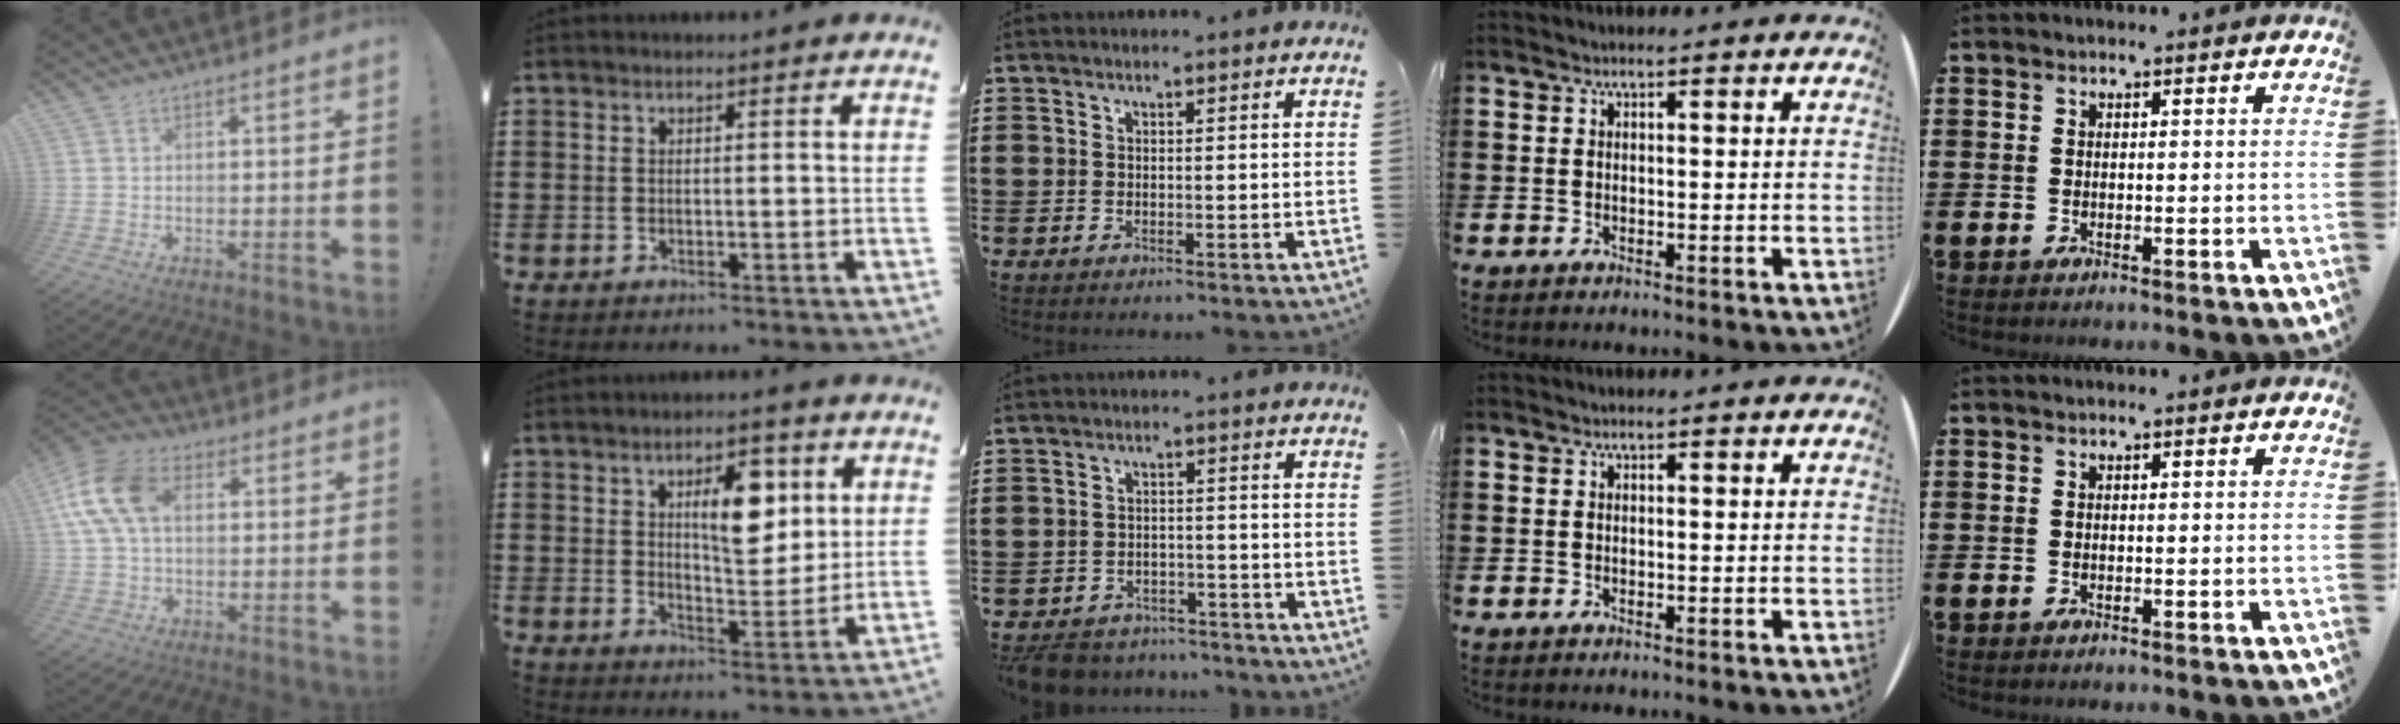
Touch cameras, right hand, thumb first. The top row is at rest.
{"thumb": {"total": 14.7, "force": [3.4, 9.5, 10.6], "torque": [-0.214, 0.008, 0.066]}, "index": {"total": 8.3, "force": [3.1, 4.1, 6.5], "torque": [-0.093, -0.004, 0.043]}, "middle": {"total": 4.9, "force": [-4.7, 1.2, 0.4], "torque": [-0.012, 0.010, -0.097]}}